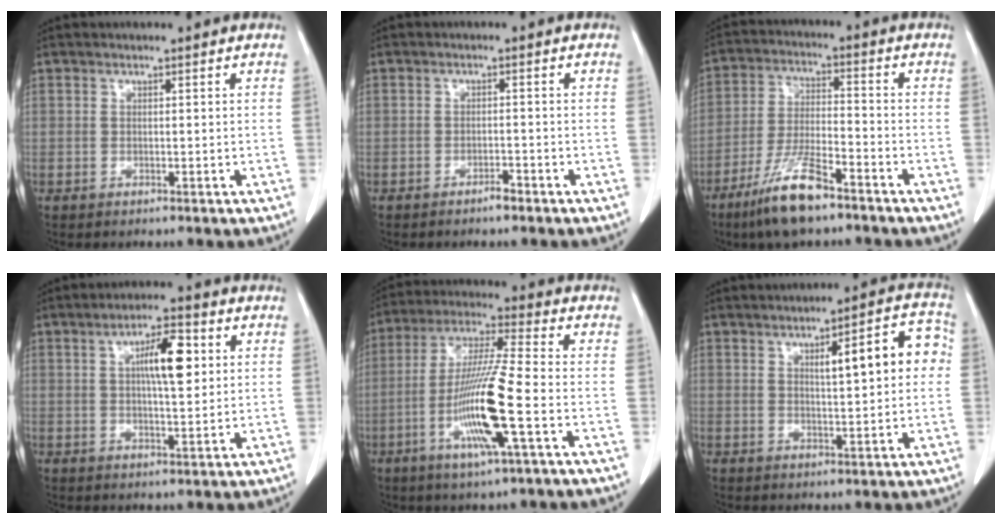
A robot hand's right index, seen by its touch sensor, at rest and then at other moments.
{"total": 1.6, "force": [-1.3, 0.2, 0.8], "torque": [-0.014, 0.000, -0.020]}
{"total": 10.6, "force": [-7.4, 1.8, 7.4], "torque": [-0.151, -0.022, -0.138]}
{"total": 7.6, "force": [2.0, 1.8, 7.1], "torque": [-0.120, 0.009, 0.033]}
{"total": 13.3, "force": [-4.0, -0.1, 12.7], "torque": [-0.254, -0.011, -0.080]}
{"total": 9.1, "force": [1.8, 2.0, 8.7], "torque": [-0.114, 0.024, 0.025]}